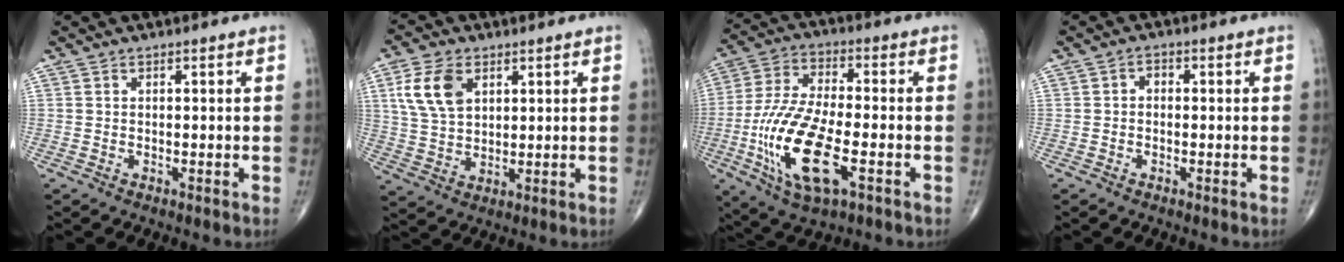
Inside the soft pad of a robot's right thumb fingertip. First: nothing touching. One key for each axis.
{"total": 9.4, "fx": 3.6, "fy": 6.0, "fz": 6.4, "tx": -0.117, "ty": -0.008, "tz": 0.073}
{"total": 17.8, "fx": -5.4, "fy": 6.8, "fz": 15.6, "tx": -0.329, "ty": 0.009, "tz": -0.093}
{"total": 1.7, "fx": -0.1, "fy": 1.2, "fz": 1.1, "tx": -0.008, "ty": 0.008, "tz": -0.009}